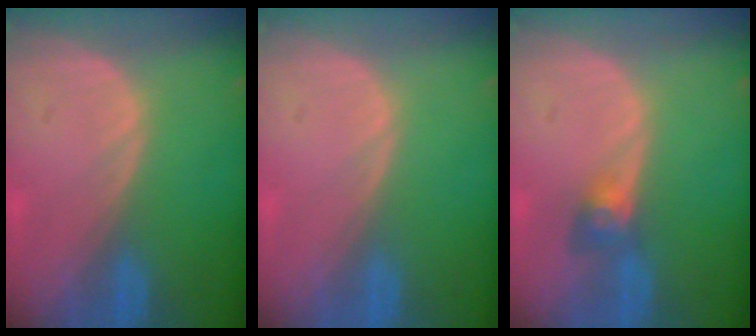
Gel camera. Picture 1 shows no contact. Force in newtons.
{"total": 0.0}
{"total": 3.2, "press": 2.7, "slide": 1.6}